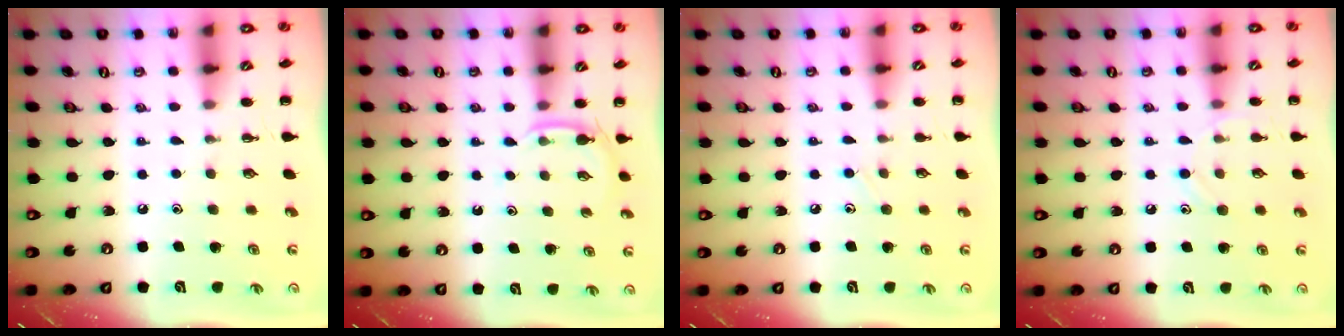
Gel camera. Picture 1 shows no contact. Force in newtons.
{"total": 3.1, "press": 2.9, "slide": 1.1}
{"total": 6.0, "press": 5.6, "slide": 2.1}
{"total": 8.8, "press": 8.5, "slide": 2.3}